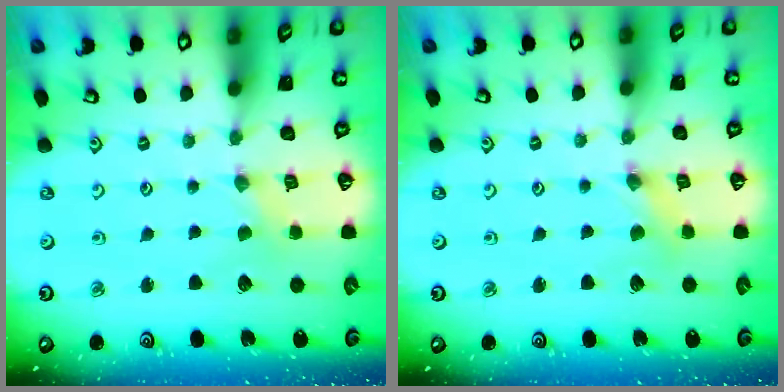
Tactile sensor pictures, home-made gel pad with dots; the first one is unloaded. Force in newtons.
{"total": 1.2, "press": 1.1, "slide": 0.2}